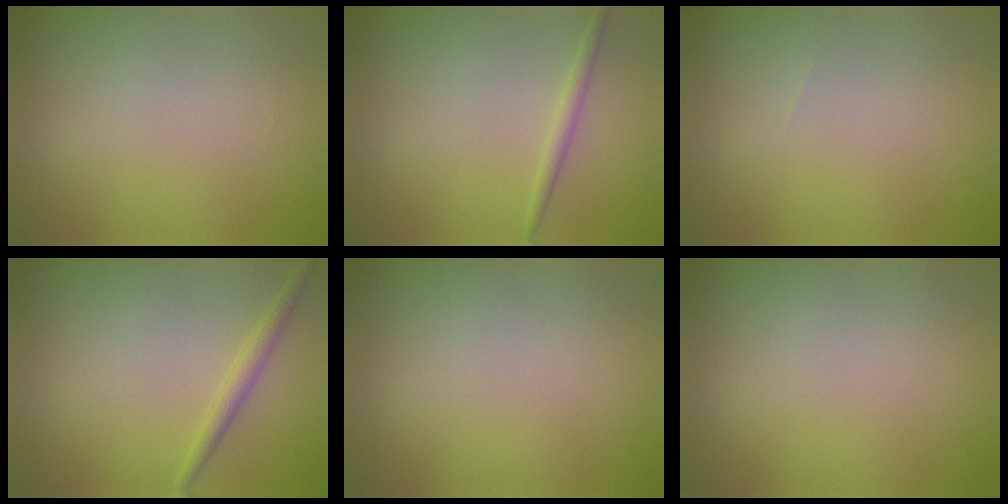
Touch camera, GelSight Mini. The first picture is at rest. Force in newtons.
{"total": 1.2, "press": 1.2, "slide": 0.1}
{"total": 0.0}
{"total": 1.6, "press": 1.6, "slide": 0.1}
{"total": 0.0}
{"total": 0.0}